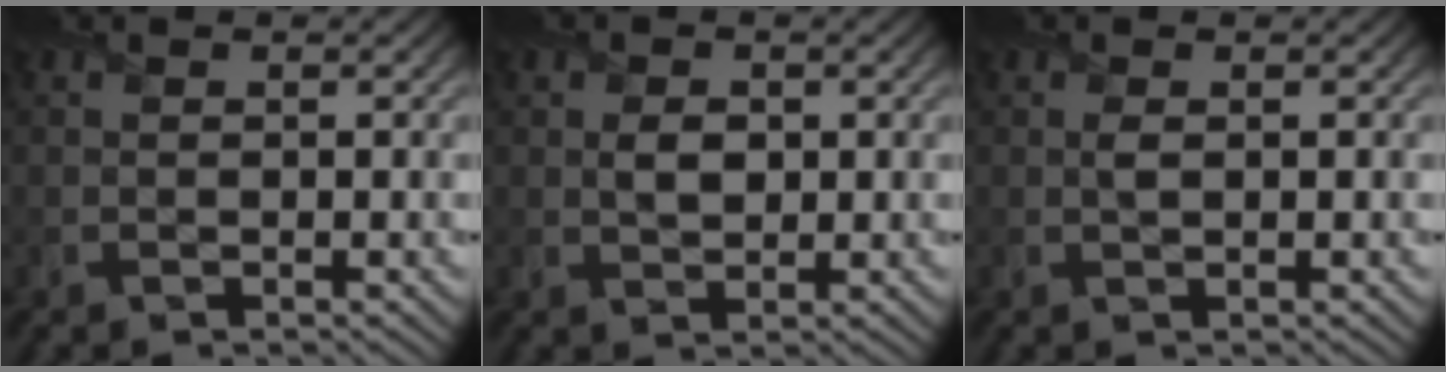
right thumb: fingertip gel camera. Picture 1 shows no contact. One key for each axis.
{"total": 2.3, "fx": 0.3, "fy": 1.5, "fz": 1.7, "tx": -0.040, "ty": -0.001, "tz": 0.003}
{"total": 0.9, "fx": 0.1, "fy": 0.1, "fz": 0.9, "tx": -0.023, "ty": 0.002, "tz": 0.000}